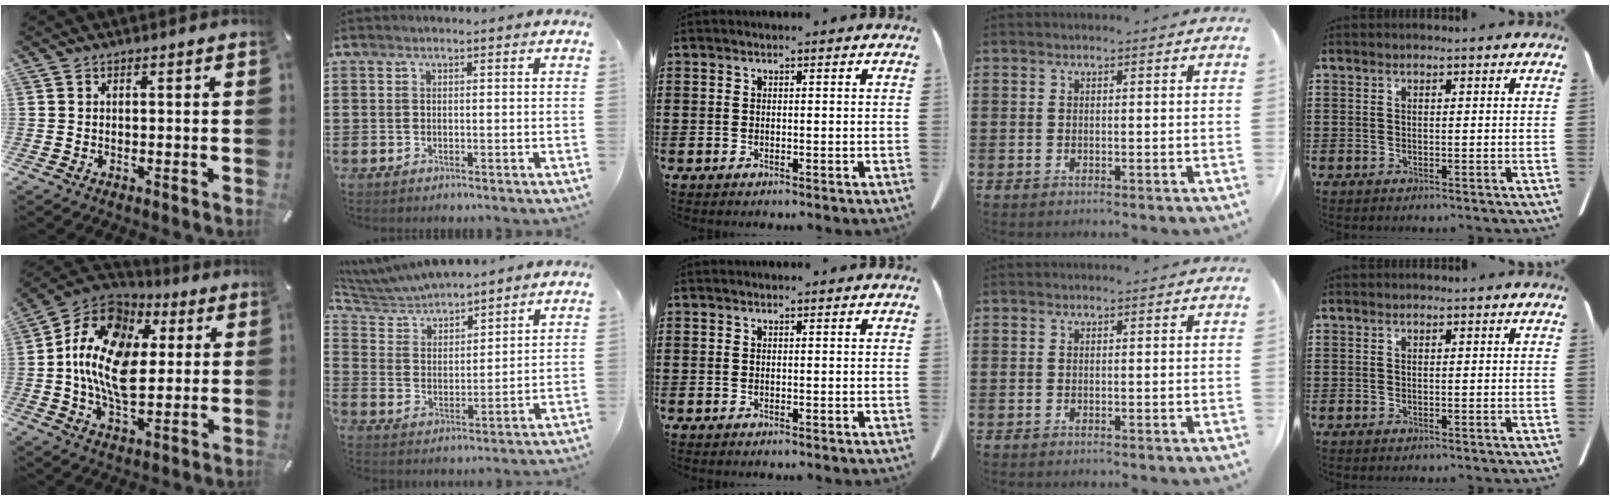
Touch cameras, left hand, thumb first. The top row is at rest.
{"thumb": {"total": 16.9, "force": [1.1, 11.1, 12.6], "torque": [-0.268, -0.002, 0.015]}, "index": {"total": 5.8, "force": [5.7, 0.6, 0.8], "torque": [-0.049, -0.032, 0.096]}}